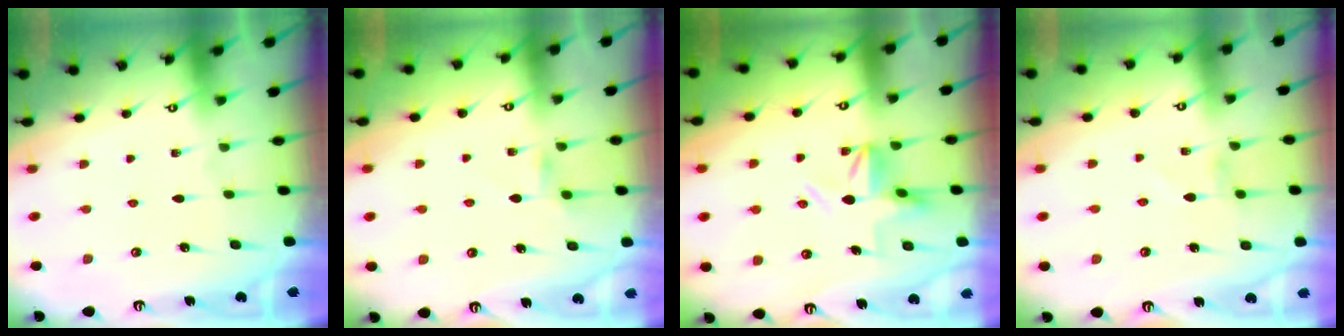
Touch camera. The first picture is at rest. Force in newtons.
{"total": 2.7, "press": 2.7, "slide": 0.5}
{"total": 5.0, "press": 5.0, "slide": 0.4}
{"total": 1.1, "press": 1.0, "slide": 0.4}